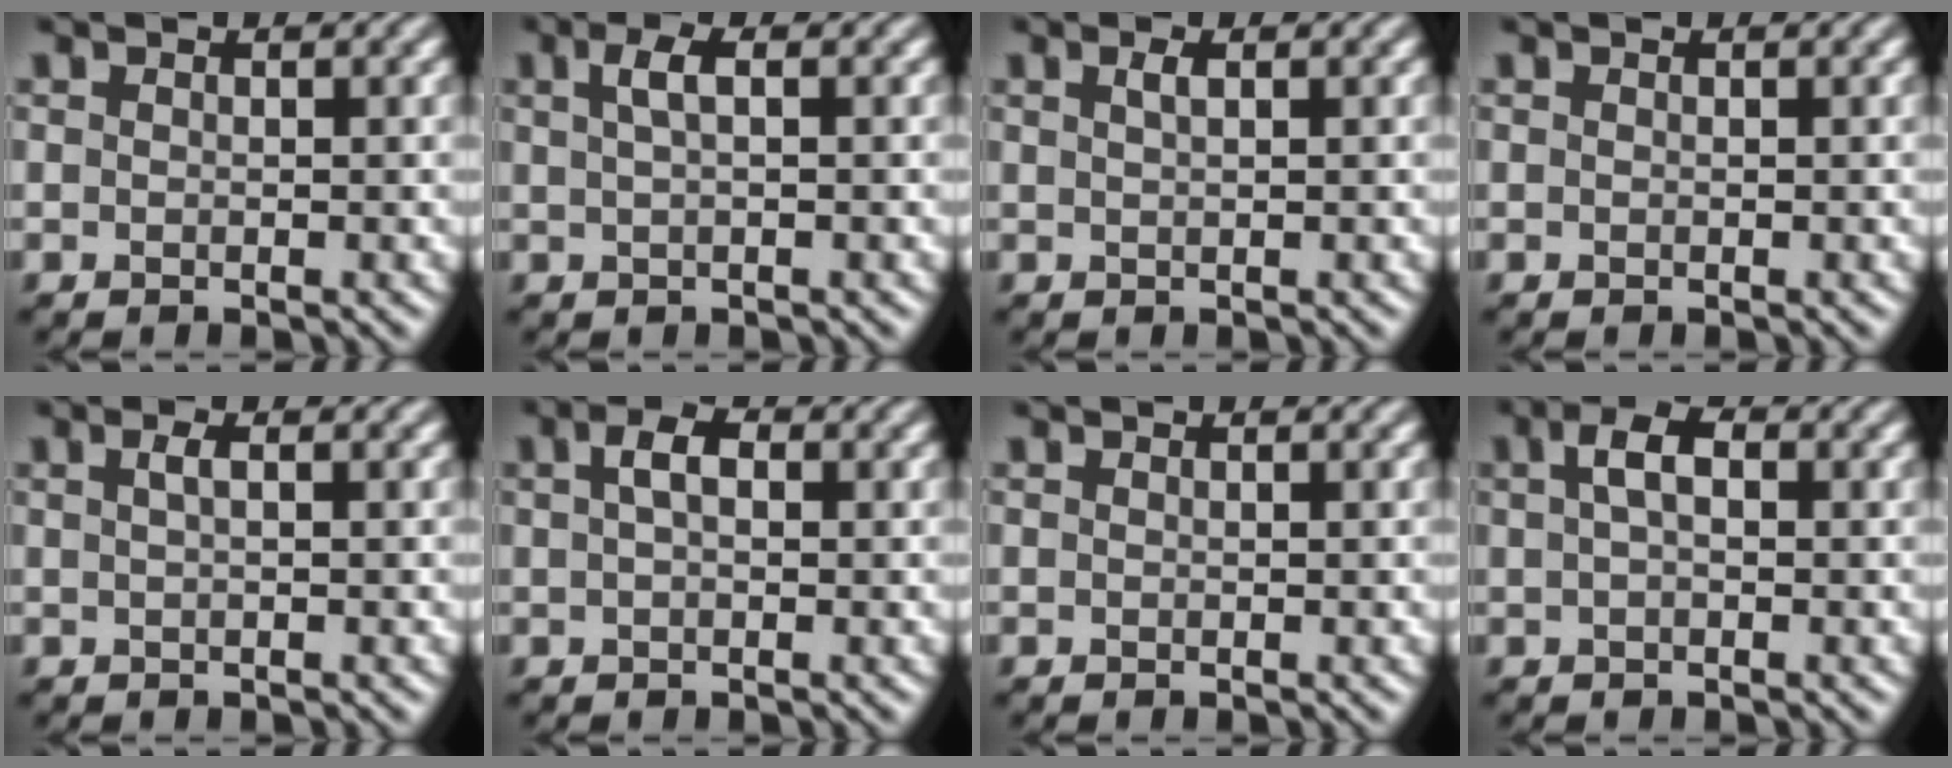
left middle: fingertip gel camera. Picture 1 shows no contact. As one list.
[{"total": 2.0, "force": [0.7, 0.6, 1.8], "torque": [-0.033, 0.008, 0.012]}, {"total": 1.1, "force": [0.5, 0.3, 0.9], "torque": [-0.016, 0.003, 0.009]}, {"total": 0.0}, {"total": 1.1, "force": [0.3, 0.3, 1.0], "torque": [-0.021, 0.006, 0.006]}, {"total": 2.2, "force": [0.6, 1.2, 1.8], "torque": [-0.031, 0.007, 0.005]}, {"total": 0.0}, {"total": 2.5, "force": [0.6, 1.2, 2.0], "torque": [-0.038, 0.008, 0.006]}]